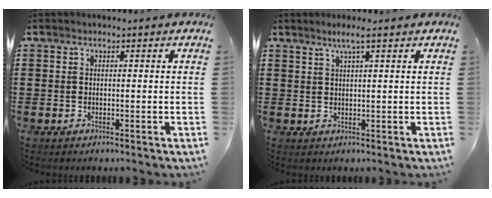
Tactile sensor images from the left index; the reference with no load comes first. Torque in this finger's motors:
{"motor_torque": [0.11, 0.00, 0.12, 0.02]}